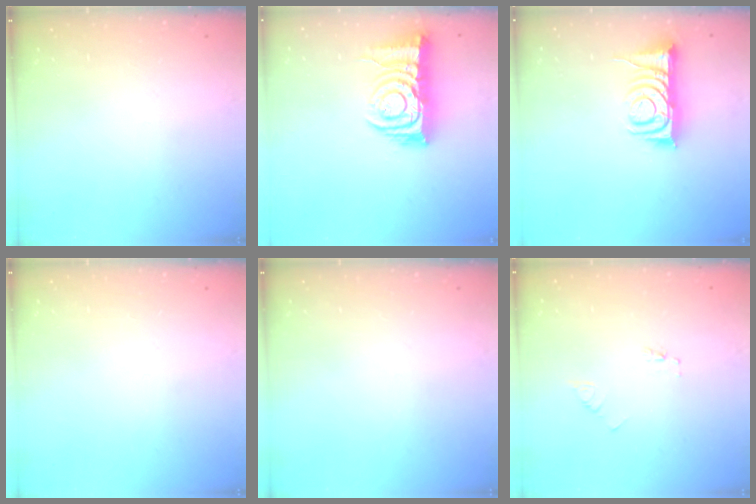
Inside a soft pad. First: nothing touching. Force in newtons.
{"total": 10.3, "press": 10.2, "slide": 1.1}
{"total": 8.4, "press": 8.3, "slide": 1.0}
{"total": 0.0}
{"total": 0.0}
{"total": 1.8, "press": 1.8, "slide": 0.2}